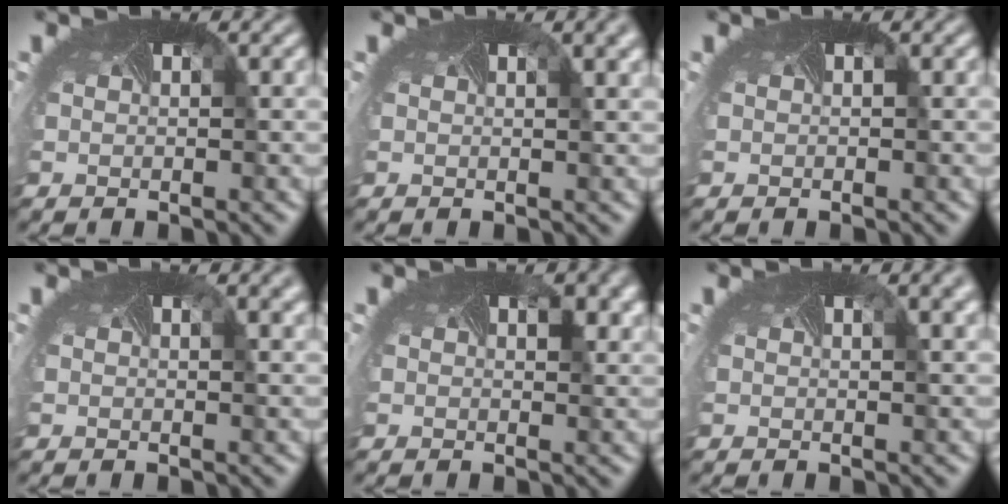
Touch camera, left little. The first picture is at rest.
{"total": 3.3, "force": [1.7, 1.3, 2.5], "torque": [-0.017, 0.009, 0.003]}
{"total": 0.0}
{"total": 2.1, "force": [1.1, 0.8, 1.5], "torque": [-0.008, 0.004, -0.002]}
{"total": 1.6, "force": [0.8, 0.5, 1.2], "torque": [-0.019, -0.008, 0.013]}
{"total": 3.4, "force": [1.7, 1.3, 2.5], "torque": [-0.015, 0.009, 0.003]}